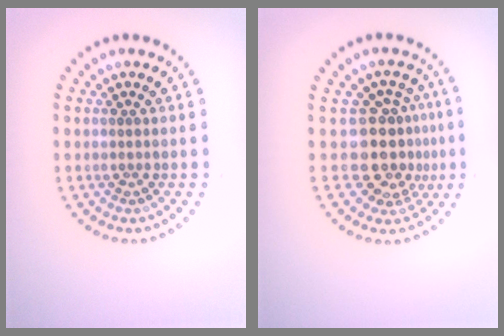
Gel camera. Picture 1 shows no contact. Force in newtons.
{"total": 4.3, "press": 3.4, "slide": 2.6}